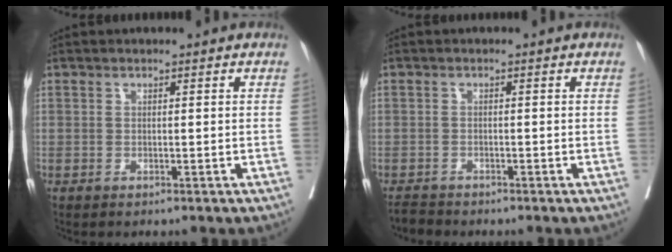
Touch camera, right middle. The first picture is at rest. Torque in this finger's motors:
{"motor_torque": [0.24, -0.25, -0.02, 0.00]}